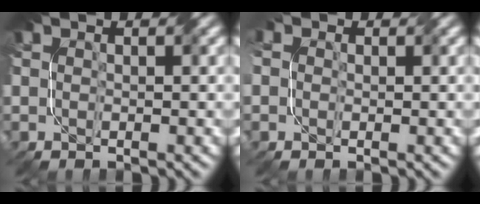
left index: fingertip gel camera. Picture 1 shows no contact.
{"total": 3.5, "force": [0.2, 3.1, 1.7], "torque": [-0.033, 0.009, -0.017]}